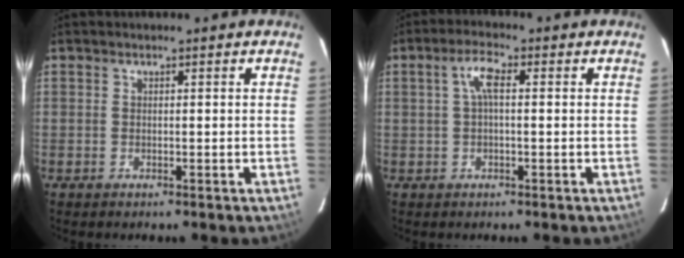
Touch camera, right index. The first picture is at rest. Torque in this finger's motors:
{"motor_torque": [0.58, -0.15, 0.29, 0.09]}